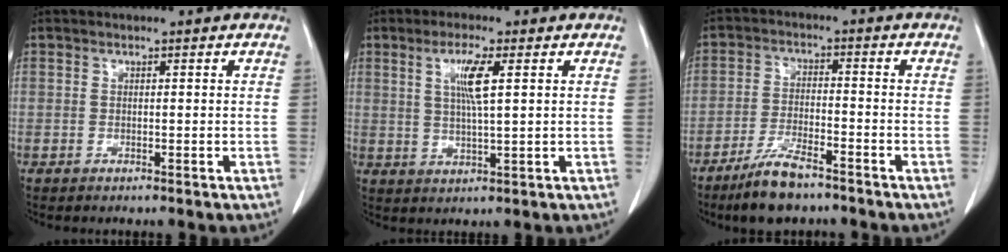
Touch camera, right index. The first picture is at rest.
{"total": 5.3, "force": [1.6, 0.1, 5.0], "torque": [-0.096, -0.001, 0.033]}
{"total": 7.8, "force": [-6.0, 1.7, 4.7], "torque": [-0.099, -0.014, -0.109]}